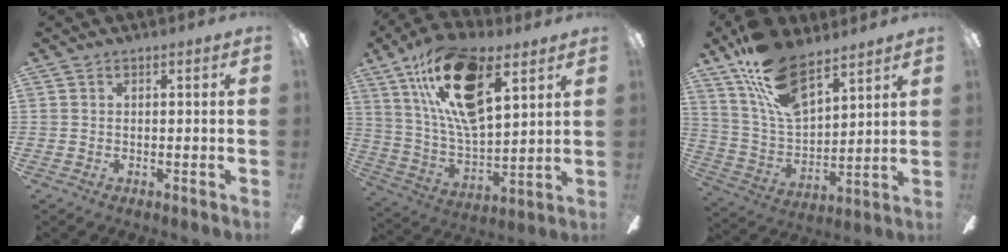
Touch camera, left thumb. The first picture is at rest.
{"total": 22.0, "force": [11.7, 9.6, 16.0], "torque": [-0.313, -0.042, 0.197]}
{"total": 17.5, "force": [11.8, 7.7, 10.4], "torque": [-0.211, -0.057, 0.216]}